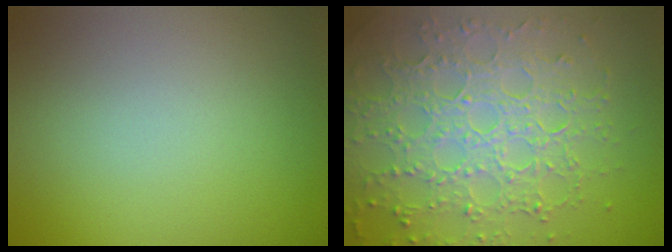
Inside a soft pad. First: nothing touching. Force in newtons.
{"total": 7.5, "press": 5.6, "slide": 5.0}